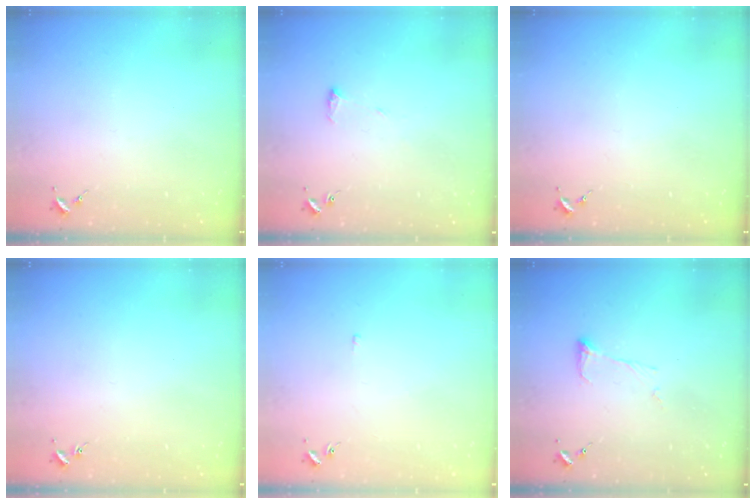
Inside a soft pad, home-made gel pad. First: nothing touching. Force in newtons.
{"total": 4.7, "press": 4.6, "slide": 0.6}
{"total": 0.0}
{"total": 0.9, "press": 0.8, "slide": 0.2}
{"total": 1.8, "press": 1.8, "slide": 0.5}
{"total": 6.0, "press": 6.0, "slide": 0.3}